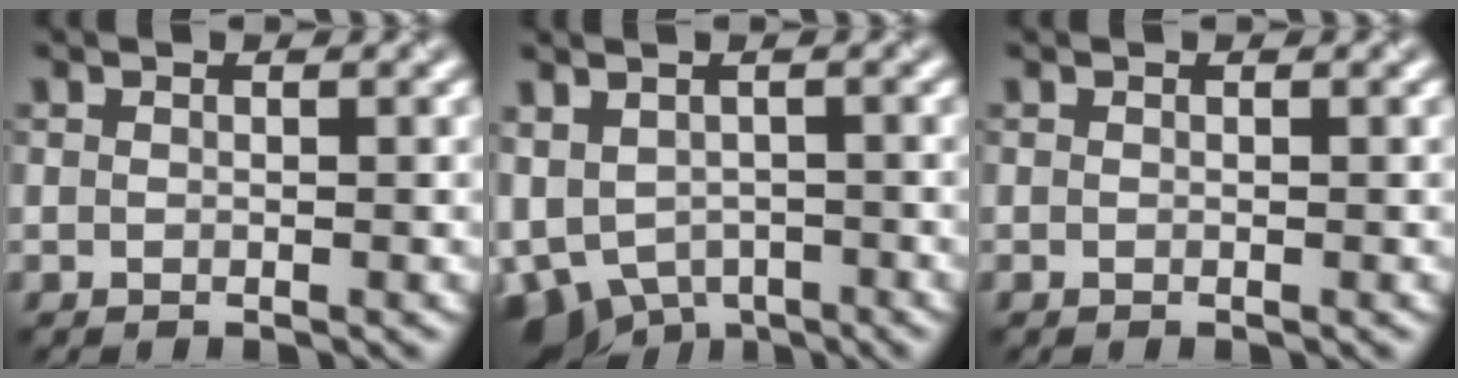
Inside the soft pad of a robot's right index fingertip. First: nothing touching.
{"total": 5.9, "force": [-2.2, 4.1, 3.6], "torque": [-0.079, -0.022, -0.033]}
{"total": 0.0}